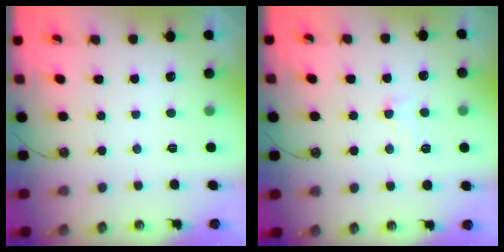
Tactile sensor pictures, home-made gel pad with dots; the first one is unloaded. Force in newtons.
{"total": 1.1, "press": 1.0, "slide": 0.6}